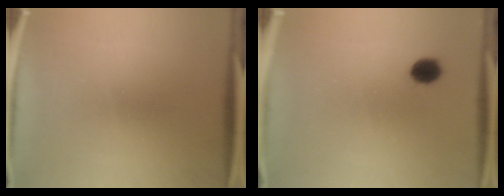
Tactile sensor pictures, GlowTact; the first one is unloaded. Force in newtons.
{"total": 4.5}